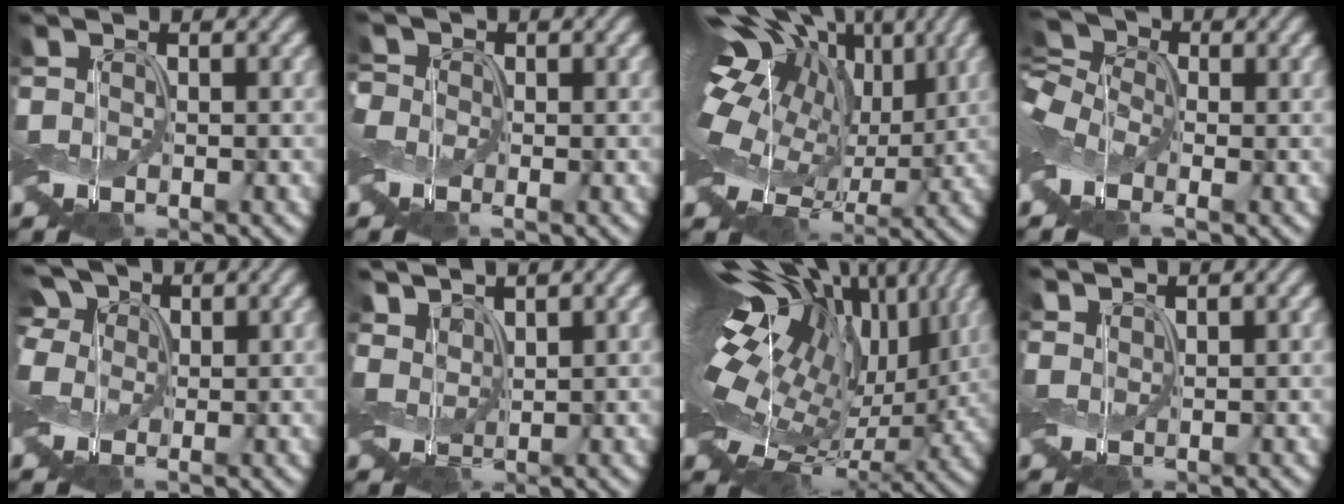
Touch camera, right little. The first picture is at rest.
{"total": 3.4, "force": [1.2, 2.8, 1.4], "torque": [-0.058, 0.019, -0.001]}
{"total": 15.6, "force": [4.6, 10.0, 11.0], "torque": [-0.225, 0.030, 0.085]}
{"total": 4.4, "force": [-1.1, 3.3, 2.6], "torque": [-0.072, 0.016, -0.031]}
{"total": 4.5, "force": [2.7, 3.1, 2.0], "torque": [-0.058, 0.006, 0.043]}
{"total": 2.3, "force": [1.9, 0.9, 1.0], "torque": [-0.031, 0.007, 0.026]}
{"total": 18.0, "force": [4.7, 9.6, 14.5], "torque": [-0.259, 0.007, 0.099]}
{"total": 0.9, "force": [0.9, 0.0, -0.1], "torque": [-0.002, 0.003, 0.018]}